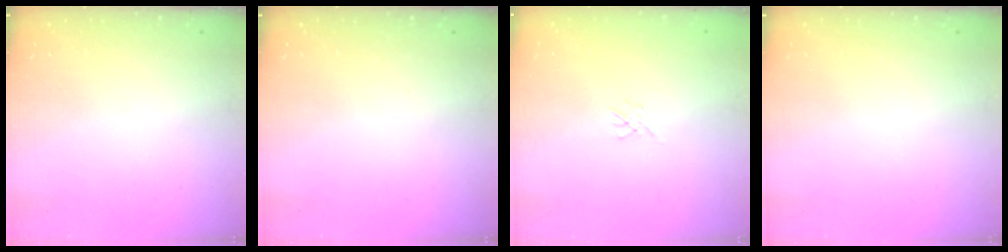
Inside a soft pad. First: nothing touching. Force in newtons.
{"total": 0.0}
{"total": 0.0}
{"total": 0.0}